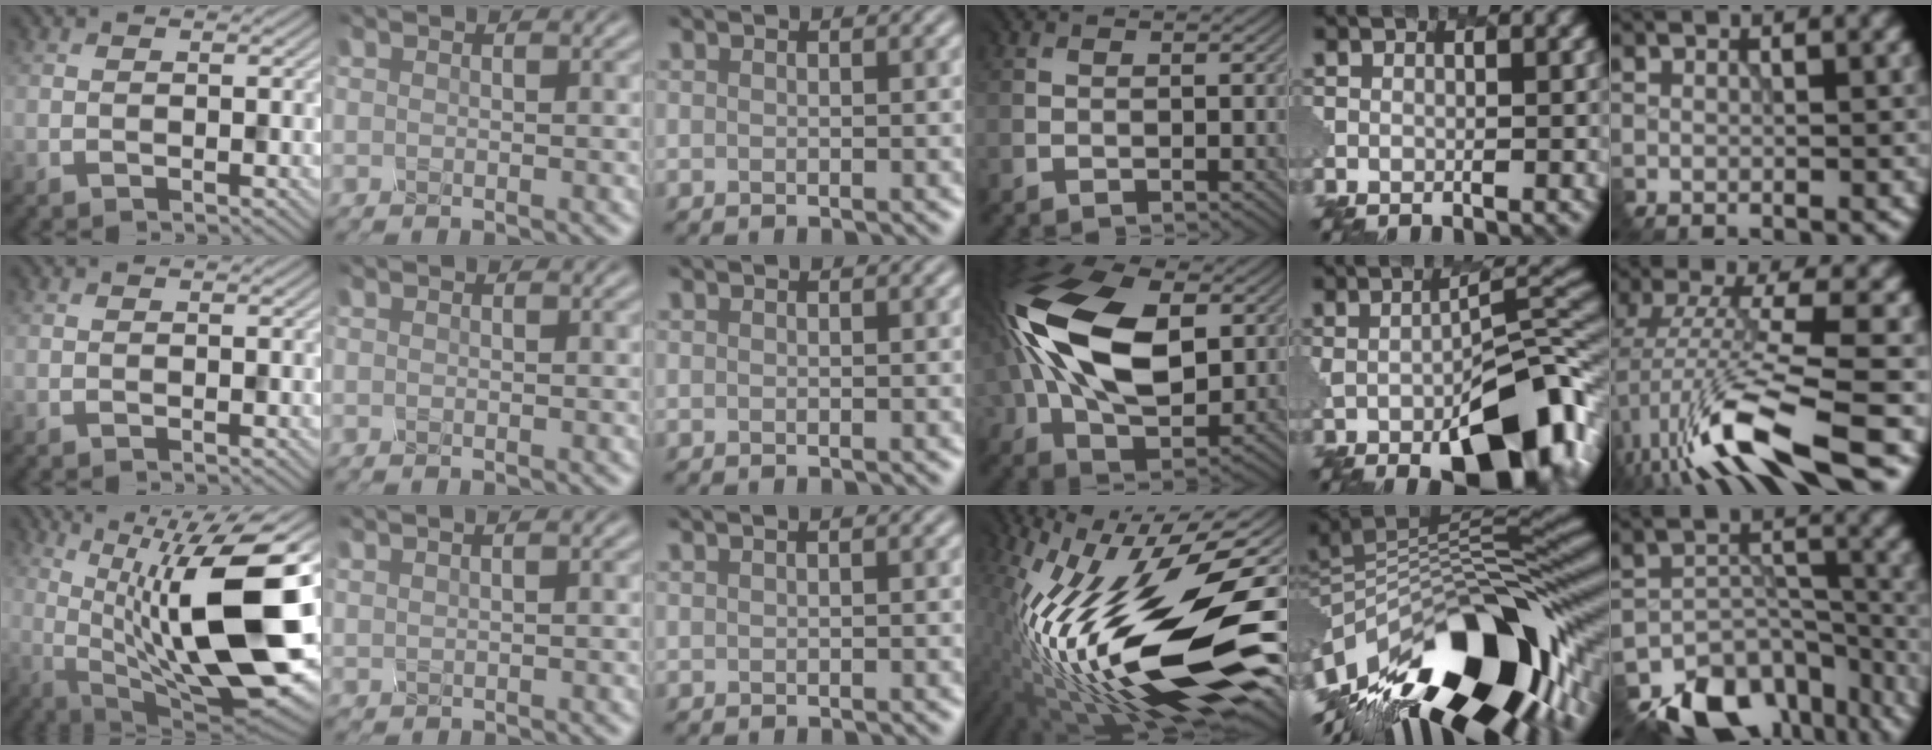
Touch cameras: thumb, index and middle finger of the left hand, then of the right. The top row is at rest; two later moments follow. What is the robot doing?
{"motion": "disassemble", "object": "battery cover"}